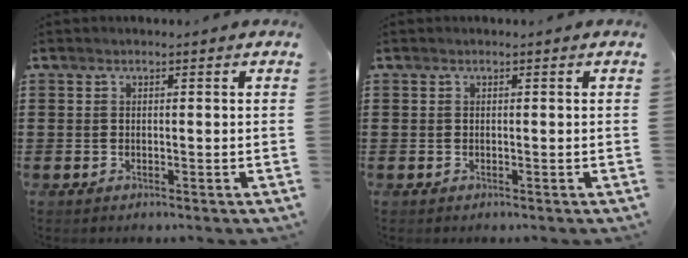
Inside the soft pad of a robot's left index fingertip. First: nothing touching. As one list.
[{"total": 0.0}]